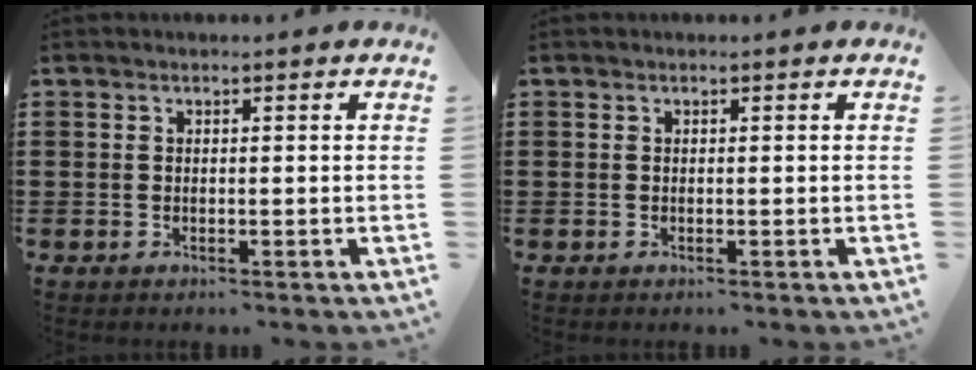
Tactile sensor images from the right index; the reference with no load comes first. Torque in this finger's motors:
{"motor_torque": [-0.48, 0.61, 0.01, -0.01]}